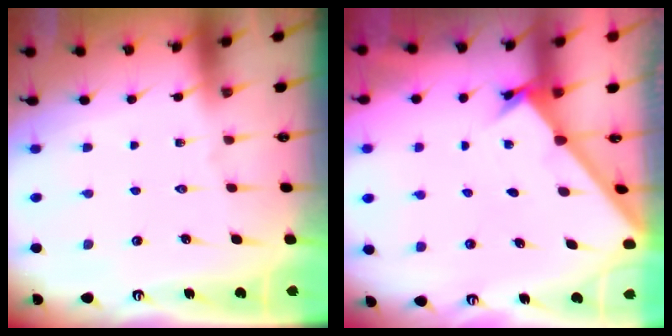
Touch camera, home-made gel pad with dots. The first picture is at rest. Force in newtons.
{"total": 1.7, "press": 1.7, "slide": 0.2}